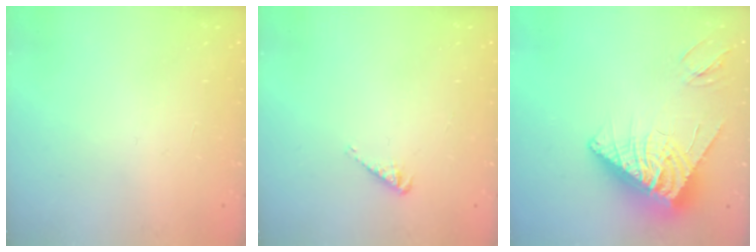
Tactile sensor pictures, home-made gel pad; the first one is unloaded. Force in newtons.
{"total": 2.6, "press": 2.5, "slide": 0.4}
{"total": 14.3, "press": 14.2, "slide": 1.8}